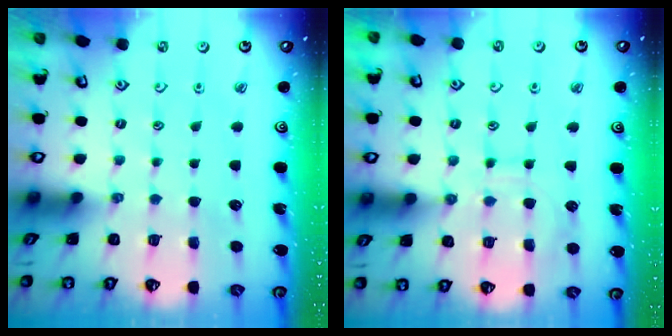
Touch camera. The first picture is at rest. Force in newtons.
{"total": 9.0, "press": 9.0, "slide": 0.7}